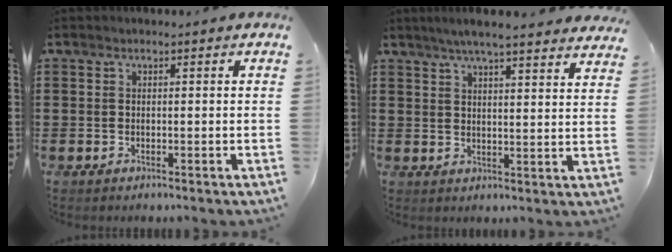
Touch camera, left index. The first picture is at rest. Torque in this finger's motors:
{"motor_torque": [0.99, -1.15, 0.44, 0.15]}